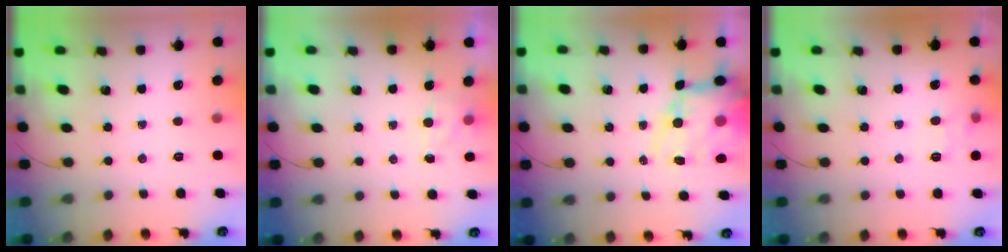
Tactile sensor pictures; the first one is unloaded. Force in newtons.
{"total": 4.1, "press": 4.0, "slide": 1.2}
{"total": 13.3, "press": 12.8, "slide": 3.8}
{"total": 6.1, "press": 5.9, "slide": 1.8}